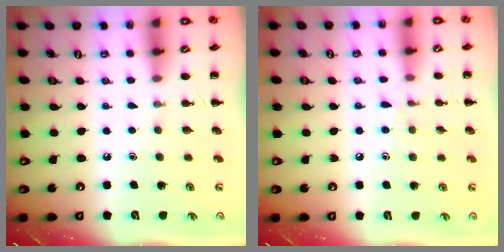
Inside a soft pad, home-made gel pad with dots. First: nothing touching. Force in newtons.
{"total": 5.5, "press": 5.1, "slide": 2.0}